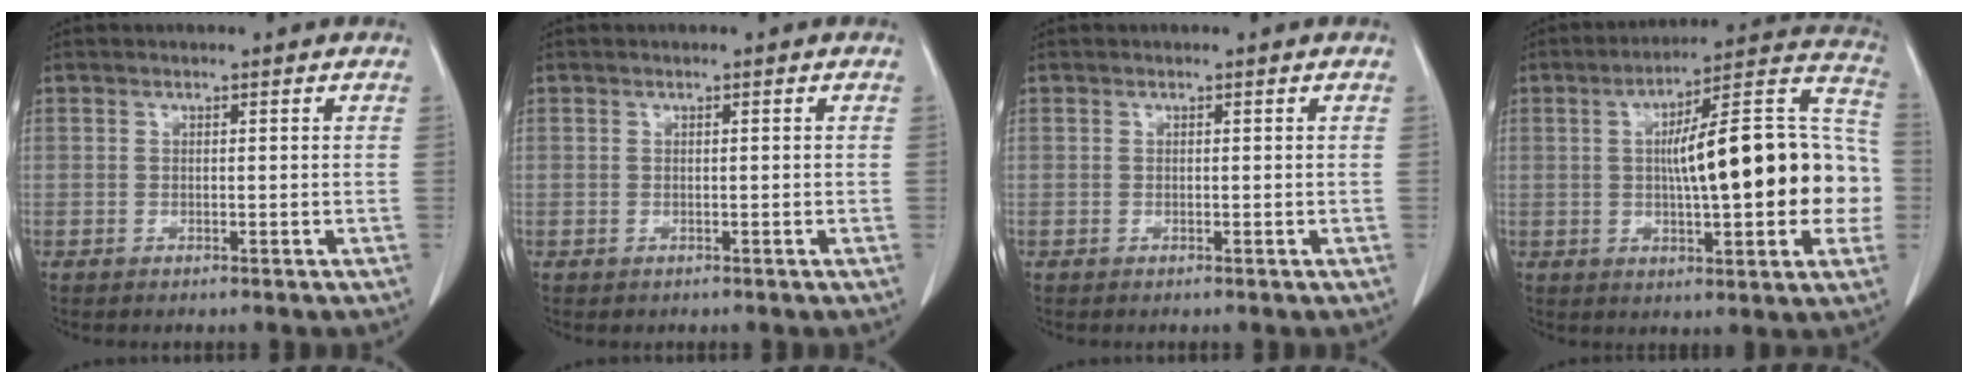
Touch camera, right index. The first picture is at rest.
{"total": 0.0}
{"total": 0.0}
{"total": 21.6, "force": [-0.9, 4.4, 21.1], "torque": [-0.263, 0.047, -0.007]}